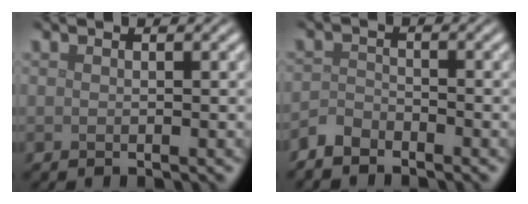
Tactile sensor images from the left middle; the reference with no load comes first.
{"total": 2.0, "force": [-1.8, 0.7, 0.3], "torque": [-0.006, 0.003, -0.044]}